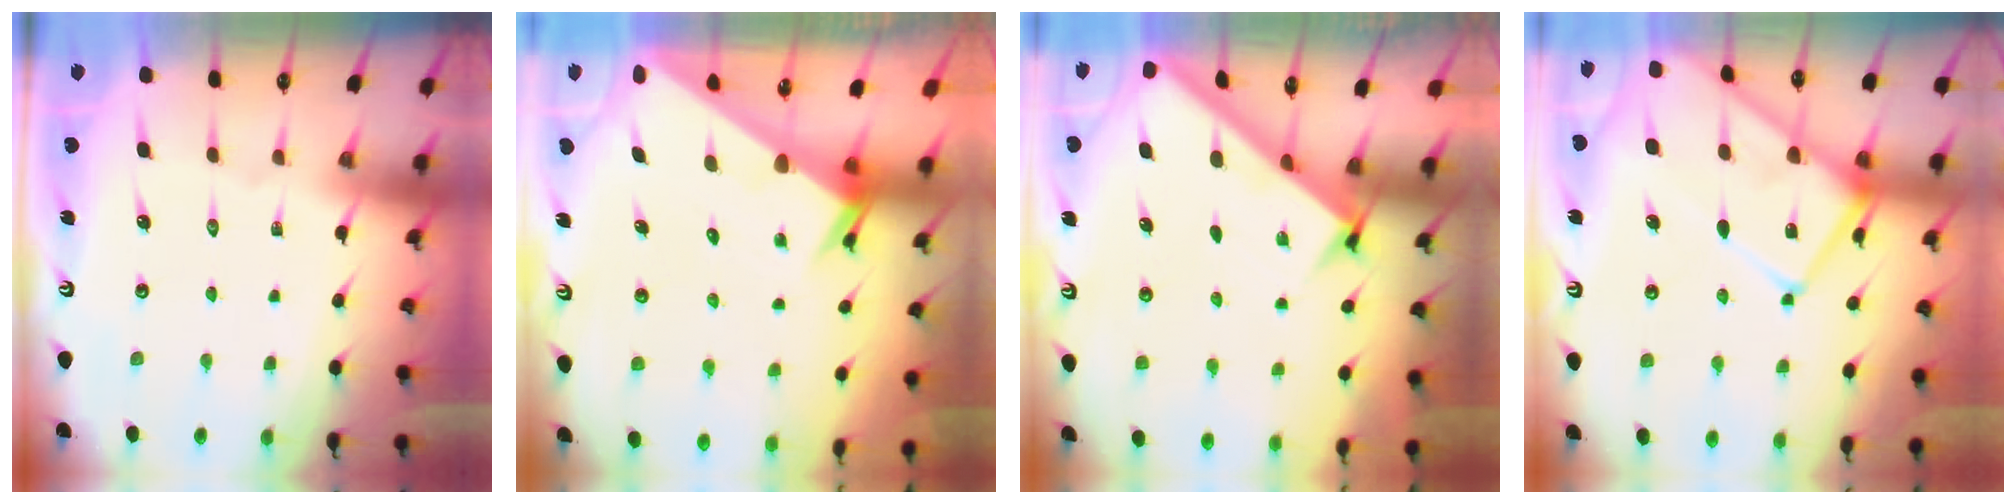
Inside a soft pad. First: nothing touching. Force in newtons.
{"total": 2.4, "press": 2.4, "slide": 0.0}
{"total": 2.6, "press": 2.6, "slide": 0.3}
{"total": 14.6, "press": 14.5, "slide": 1.8}